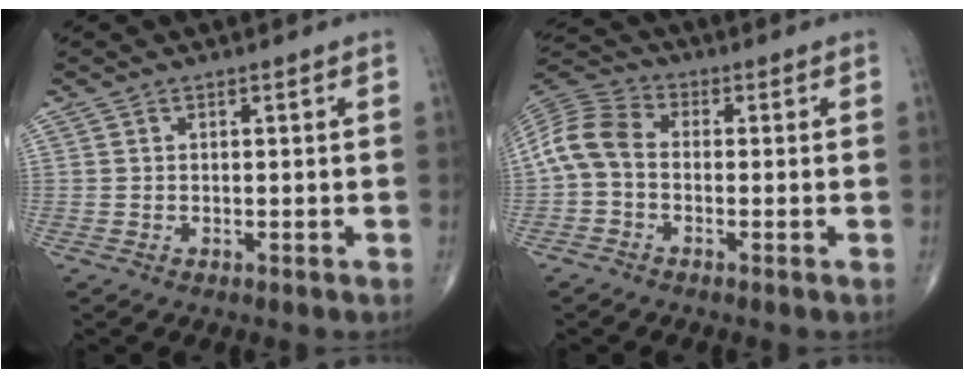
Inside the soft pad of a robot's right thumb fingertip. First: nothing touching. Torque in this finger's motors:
{"motor_torque": [-0.19, 0.36, 0.56, -0.32, 0.04]}